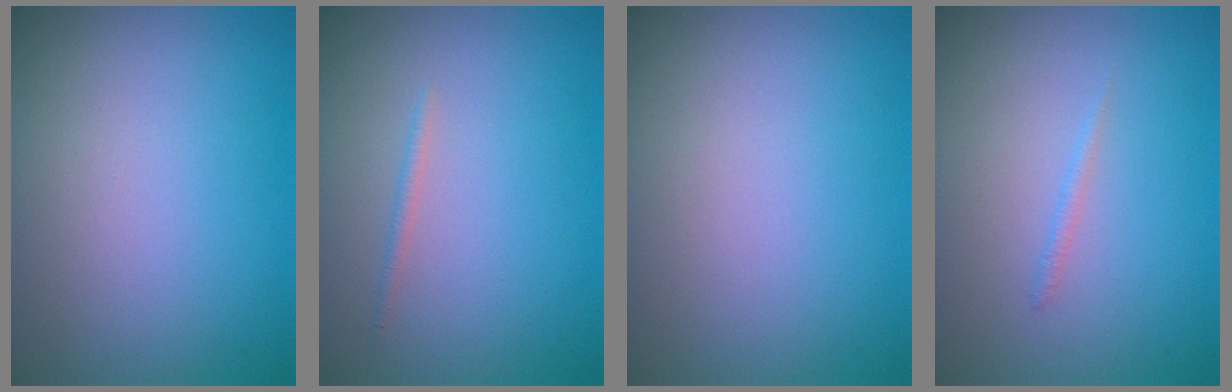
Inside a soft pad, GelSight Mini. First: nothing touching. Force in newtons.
{"total": 0.6, "press": 0.6, "slide": 0.1}
{"total": 0.0}
{"total": 0.6, "press": 0.5, "slide": 0.1}